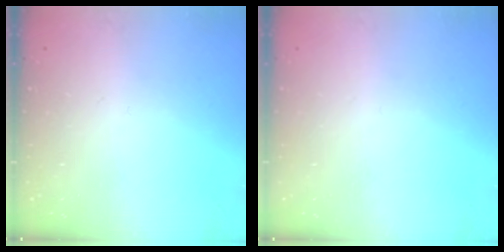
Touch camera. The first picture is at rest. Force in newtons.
{"total": 0.0}